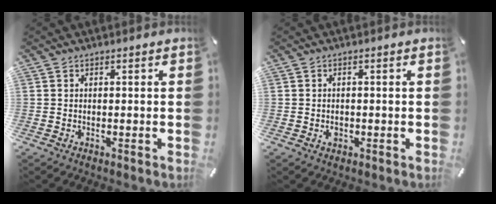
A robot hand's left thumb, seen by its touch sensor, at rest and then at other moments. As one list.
[{"total": 1.3, "force": [-0.4, 1.0, 0.7], "torque": [-0.013, 0.003, -0.008]}]